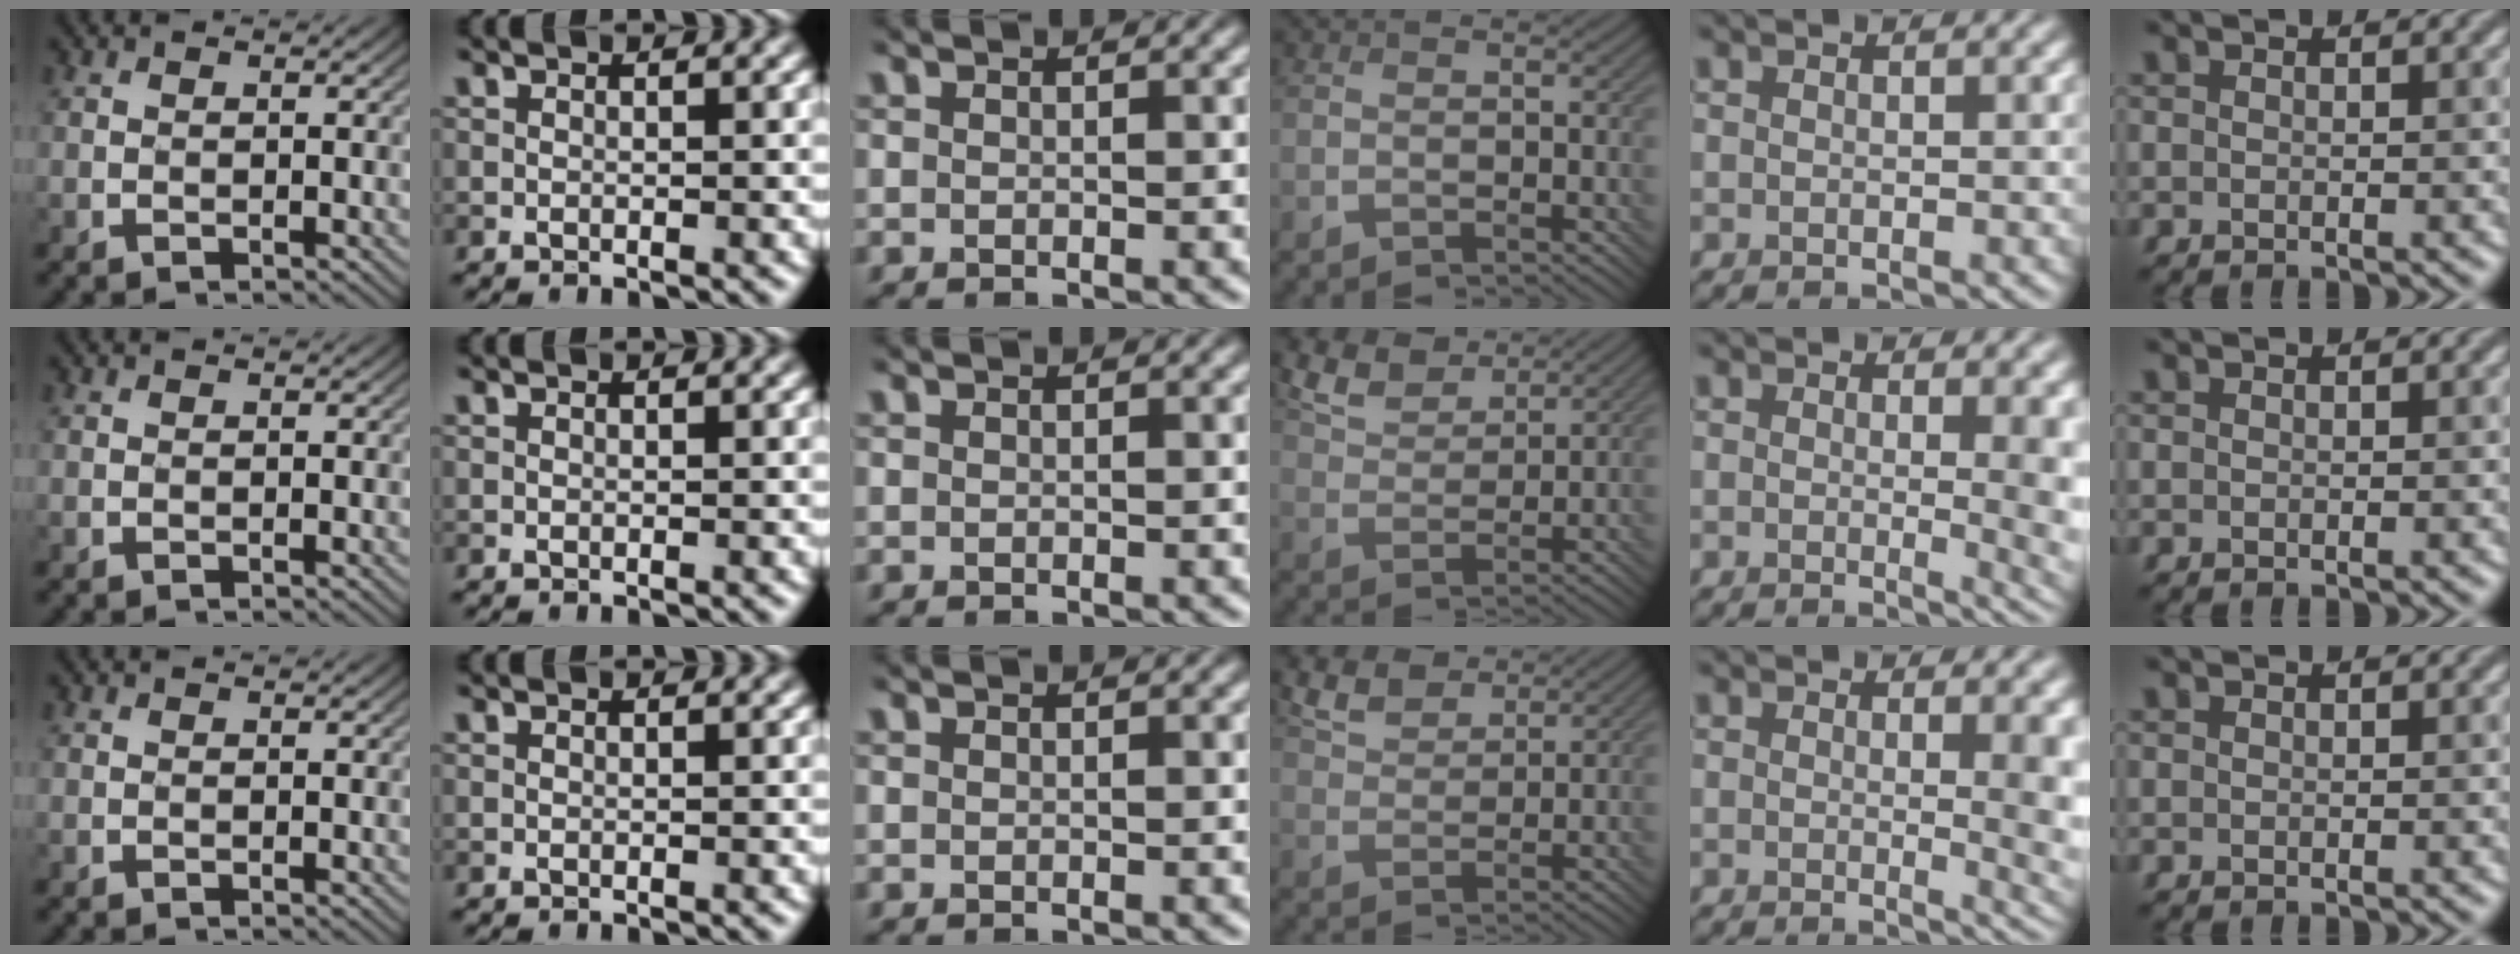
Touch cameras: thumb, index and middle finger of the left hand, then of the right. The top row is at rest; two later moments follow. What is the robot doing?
{"motion": "insert", "object": "bottle cap"}